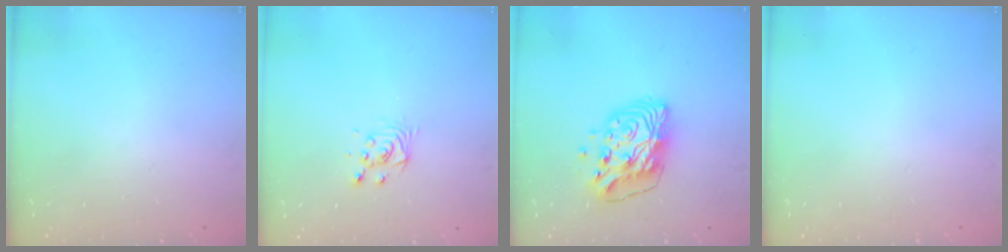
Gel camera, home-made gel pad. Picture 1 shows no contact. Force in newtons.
{"total": 4.0, "press": 4.0, "slide": 0.3}
{"total": 12.2, "press": 12.1, "slide": 1.2}
{"total": 0.0}